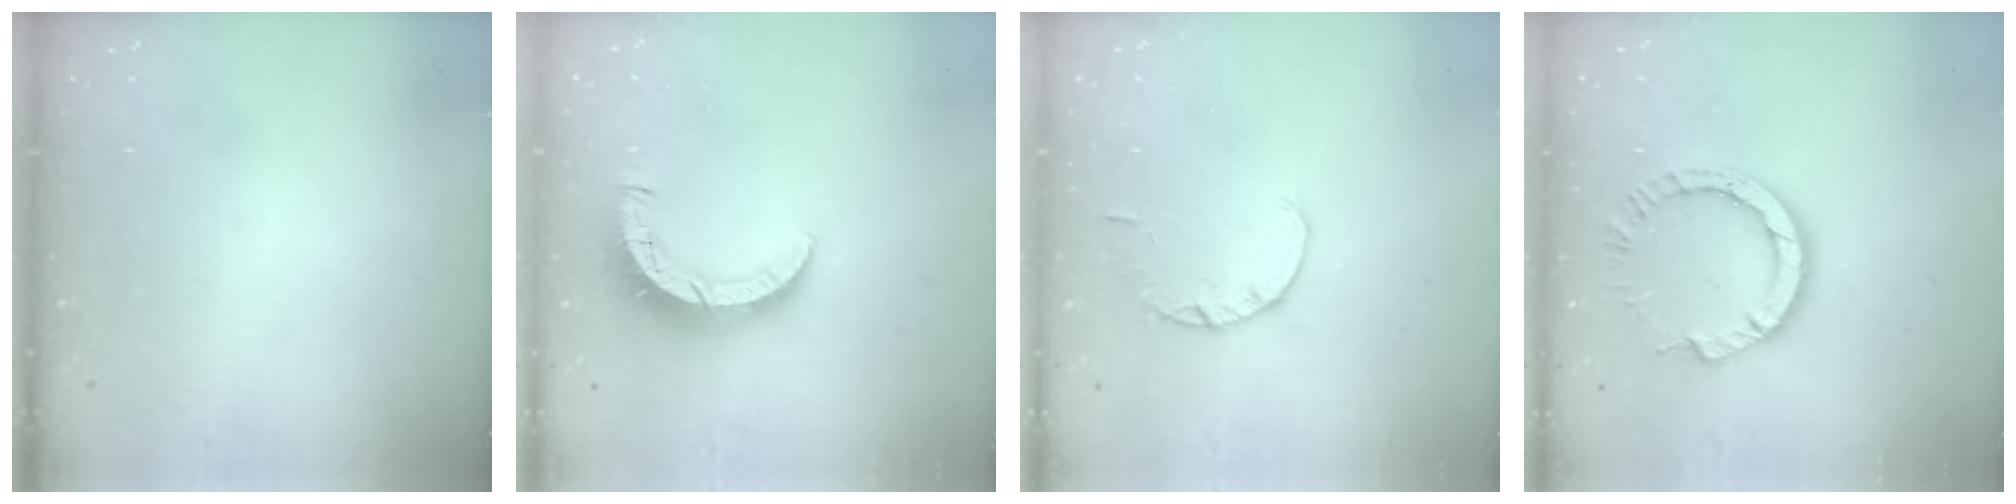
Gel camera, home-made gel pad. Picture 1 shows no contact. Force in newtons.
{"total": 7.8, "press": 7.8, "slide": 0.6}
{"total": 1.8, "press": 1.8, "slide": 0.3}
{"total": 9.2, "press": 9.1, "slide": 0.8}